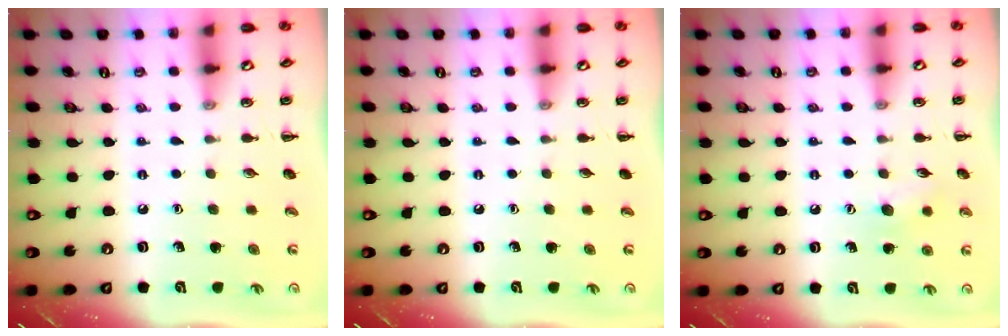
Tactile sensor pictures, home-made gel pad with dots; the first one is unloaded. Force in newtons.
{"total": 0.0}
{"total": 7.0, "press": 6.8, "slide": 1.3}